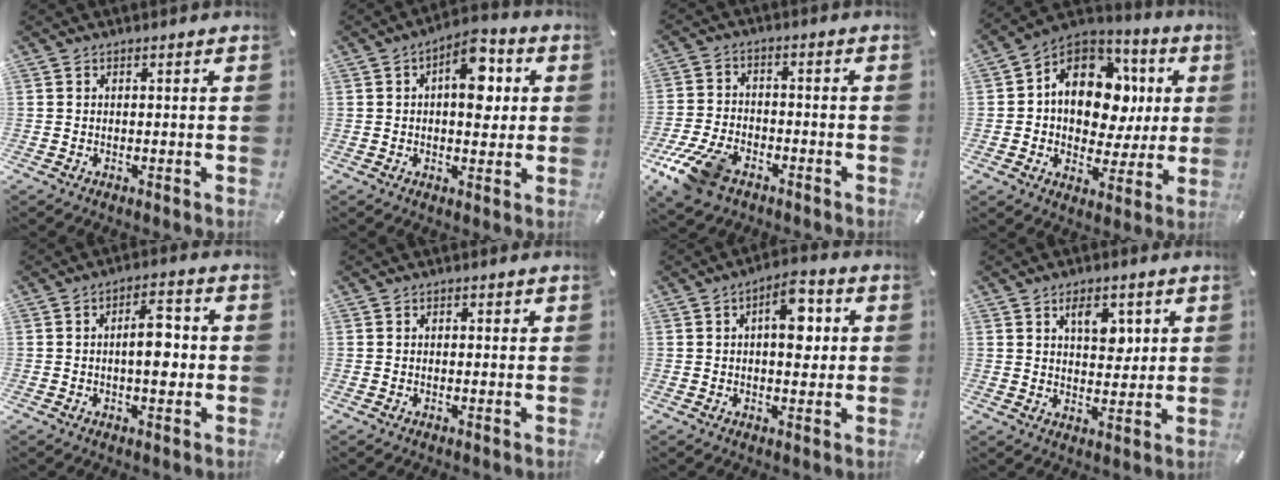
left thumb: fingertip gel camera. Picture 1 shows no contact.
{"total": 10.5, "force": [2.1, 5.7, 8.6], "torque": [-0.104, -0.007, 0.030]}
{"total": 10.4, "force": [-6.5, 5.8, 5.6], "torque": [-0.122, 0.026, -0.122]}
{"total": 15.5, "force": [3.0, 12.1, 9.2], "torque": [-0.145, -0.016, 0.059]}
{"total": 8.2, "force": [-0.4, 3.9, 7.2], "torque": [-0.101, 0.009, -0.010]}
{"total": 0.6, "force": [0.0, 0.5, 0.3], "torque": [-0.005, 0.004, -0.001]}
{"total": 9.6, "force": [1.7, 5.0, 8.0], "torque": [-0.101, -0.001, 0.023]}
{"total": 7.4, "force": [2.9, 4.4, 5.2], "torque": [-0.056, -0.010, 0.042]}